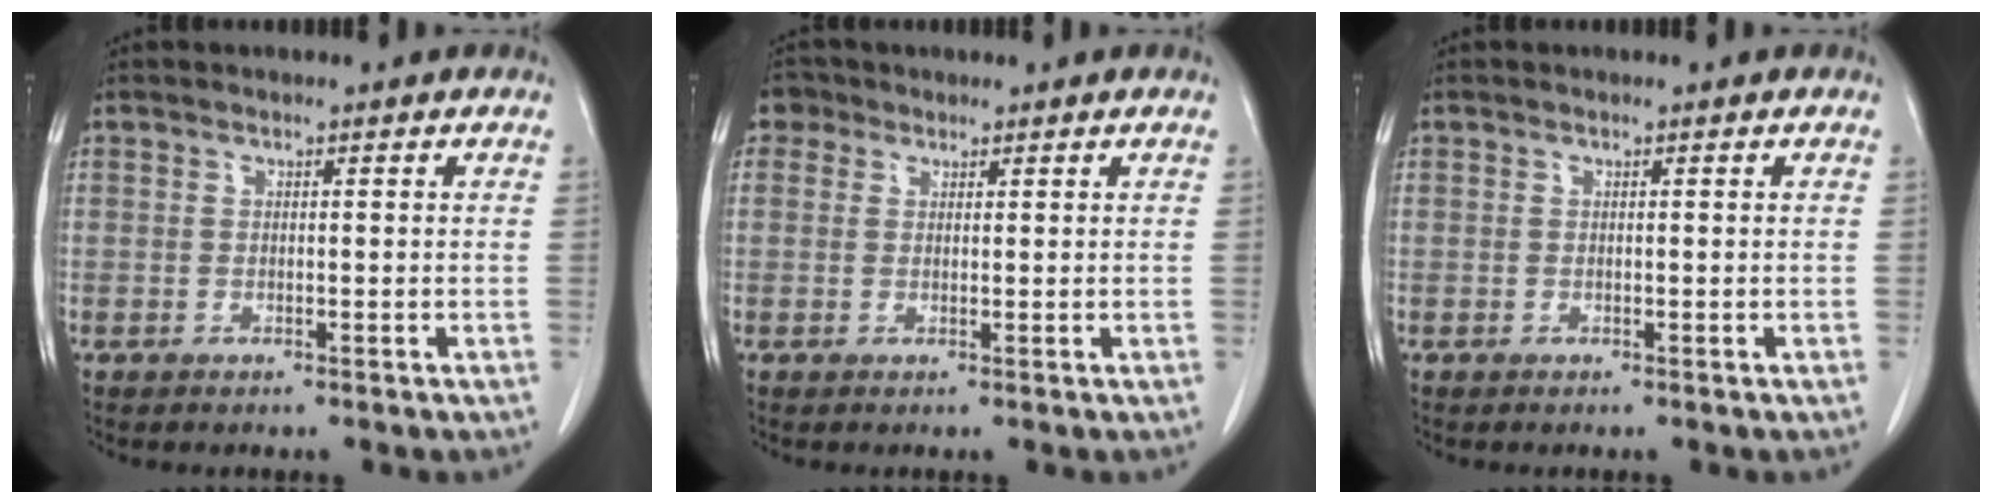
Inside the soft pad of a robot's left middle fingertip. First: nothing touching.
{"total": 2.4, "force": [1.3, 1.9, 0.4], "torque": [-0.005, 0.009, 0.019]}
{"total": 0.0}